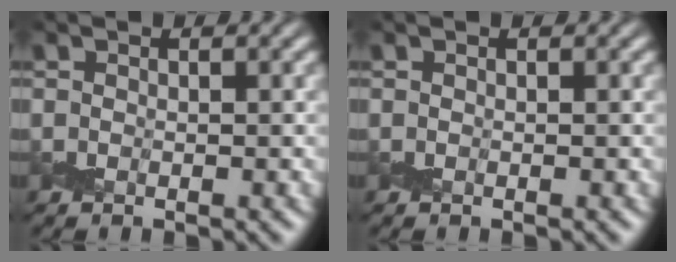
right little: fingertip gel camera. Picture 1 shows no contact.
{"total": 0.0}